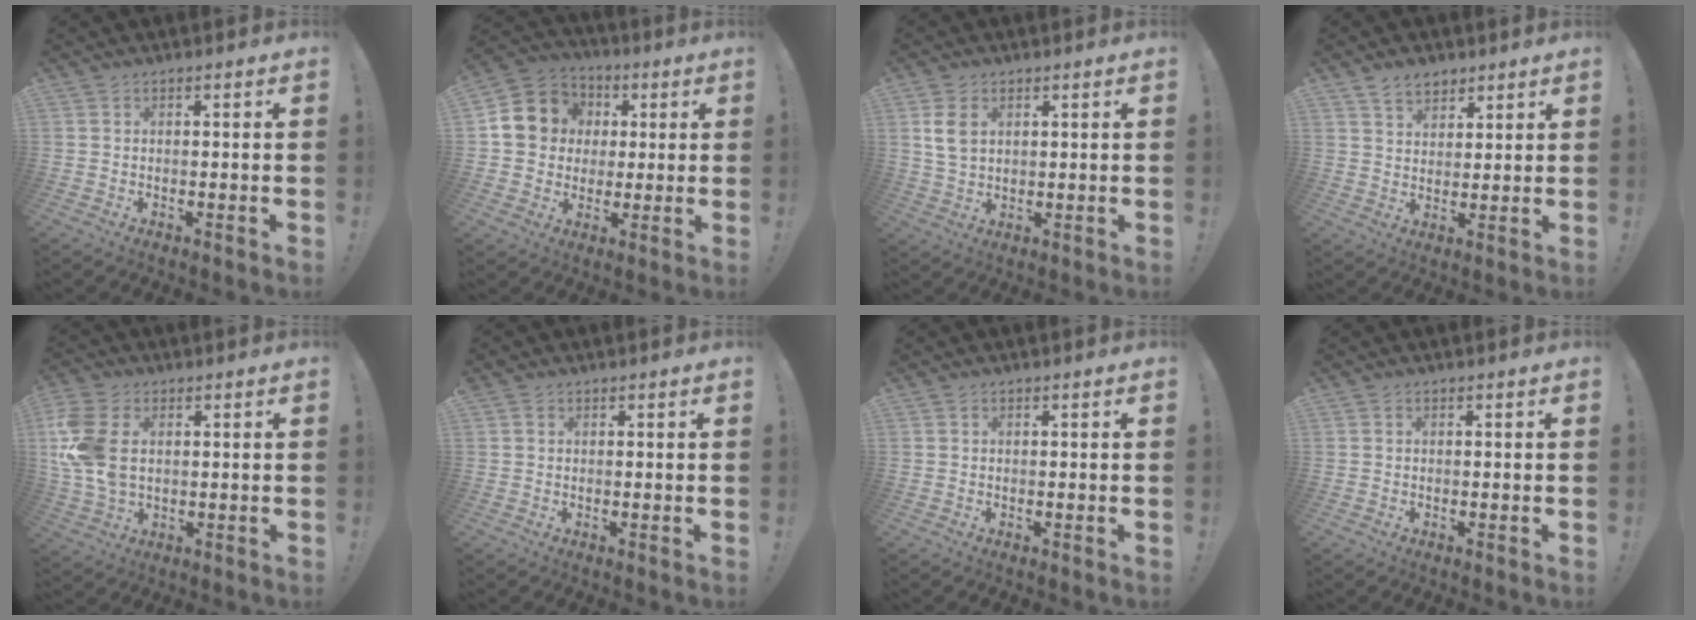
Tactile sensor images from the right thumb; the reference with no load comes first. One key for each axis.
{"total": 12.4, "fx": 2.1, "fy": 11.6, "fz": 4.0, "tx": -0.060, "ty": 0.002, "tz": 0.051}
{"total": 5.9, "fx": 2.0, "fy": 3.8, "fz": 4.0, "tx": -0.077, "ty": 0.001, "tz": 0.040}
{"total": 5.7, "fx": 4.1, "fy": 3.5, "fz": 1.8, "tx": -0.023, "ty": -0.020, "tz": 0.075}
{"total": 13.8, "fx": 2.2, "fy": 9.2, "fz": 10.0, "tx": -0.211, "ty": -0.005, "tz": 0.044}
{"total": 1.0, "fx": 0.5, "fy": 0.8, "fz": 0.4, "tx": -0.003, "ty": 0.001, "tz": 0.009}
{"total": 0.0}
{"total": 0.0}